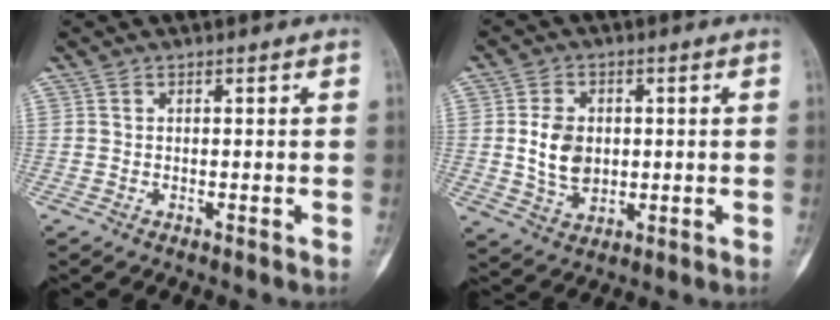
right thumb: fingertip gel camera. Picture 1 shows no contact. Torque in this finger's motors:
{"motor_torque": [0.90, 1.15, 0.43, -0.32, 0.02]}